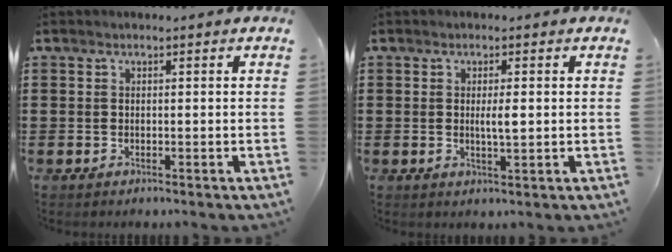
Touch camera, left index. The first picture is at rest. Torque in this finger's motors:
{"motor_torque": [0.56, 0.04, 0.08, 0.04]}